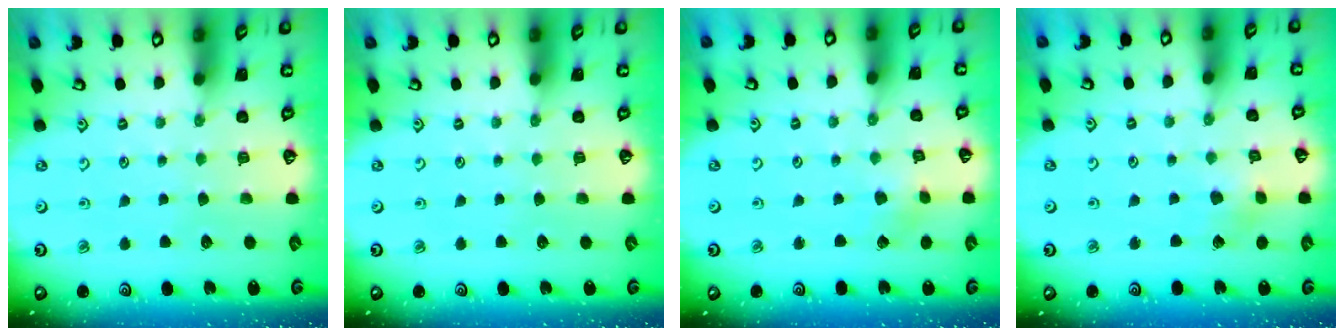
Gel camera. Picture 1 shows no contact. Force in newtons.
{"total": 0.0}
{"total": 1.5, "press": 1.5, "slide": 0.2}
{"total": 3.0, "press": 3.0, "slide": 0.4}